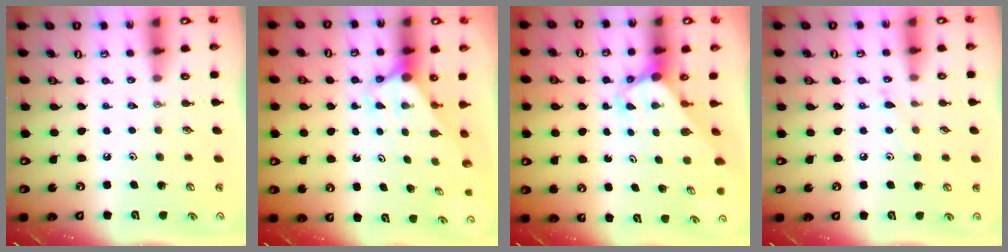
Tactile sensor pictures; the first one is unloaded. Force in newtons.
{"total": 2.8, "press": 2.8, "slide": 0.1}
{"total": 2.9, "press": 2.9, "slide": 0.2}
{"total": 5.8, "press": 5.8, "slide": 0.6}